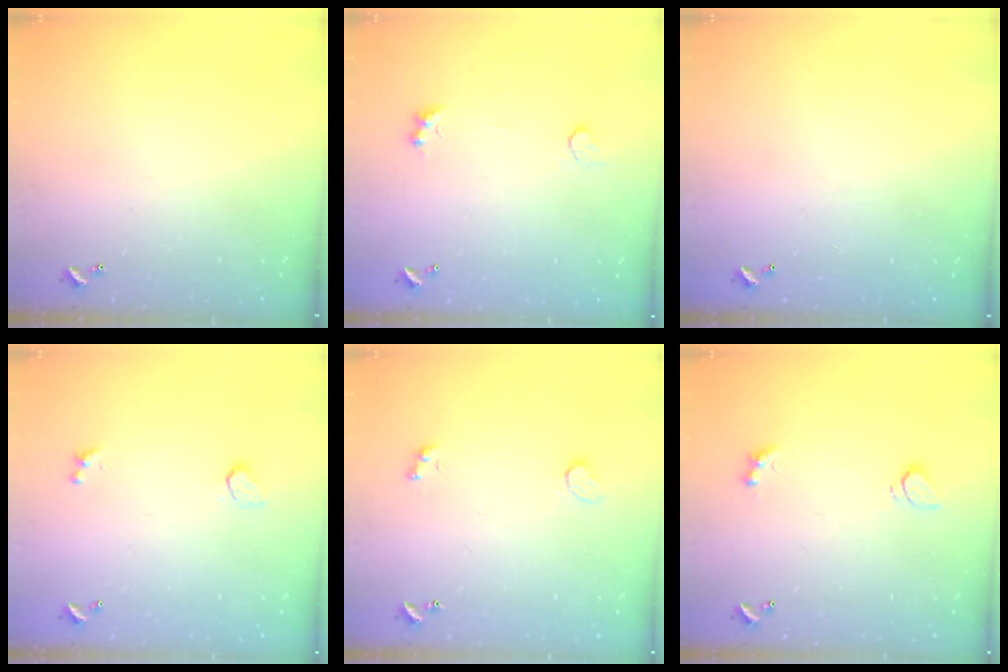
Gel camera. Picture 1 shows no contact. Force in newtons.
{"total": 1.4, "press": 1.1, "slide": 0.9}
{"total": 2.9, "press": 2.9, "slide": 0.1}
{"total": 0.9, "press": 0.8, "slide": 0.4}
{"total": 3.9, "press": 3.8, "slide": 1.1}
{"total": 3.0, "press": 2.7, "slide": 1.1}